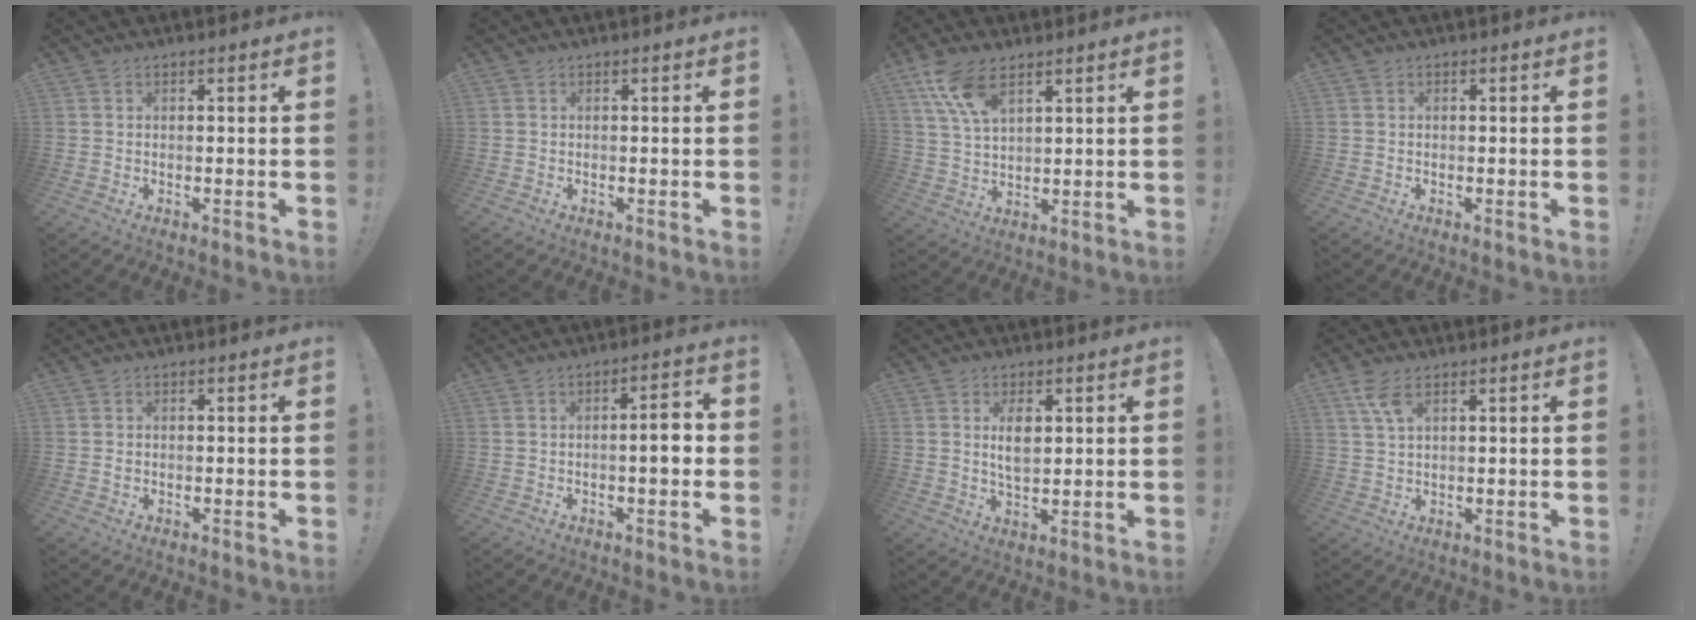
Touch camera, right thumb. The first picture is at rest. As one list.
[{"total": 0.0}, {"total": 10.6, "force": [6.4, 4.8, 6.9], "torque": [-0.136, -0.017, 0.125]}, {"total": 0.0}, {"total": 0.6, "force": [0.0, 0.5, 0.3], "torque": [-0.006, 0.002, 0.000]}, {"total": 5.8, "force": [-0.7, 1.4, 5.6], "torque": [-0.080, 0.005, -0.015]}, {"total": 5.9, "force": [1.8, 3.1, 4.7], "torque": [-0.073, -0.011, 0.026]}, {"total": 5.7, "force": [3.3, 2.4, 4.0], "torque": [-0.084, -0.006, 0.064]}]